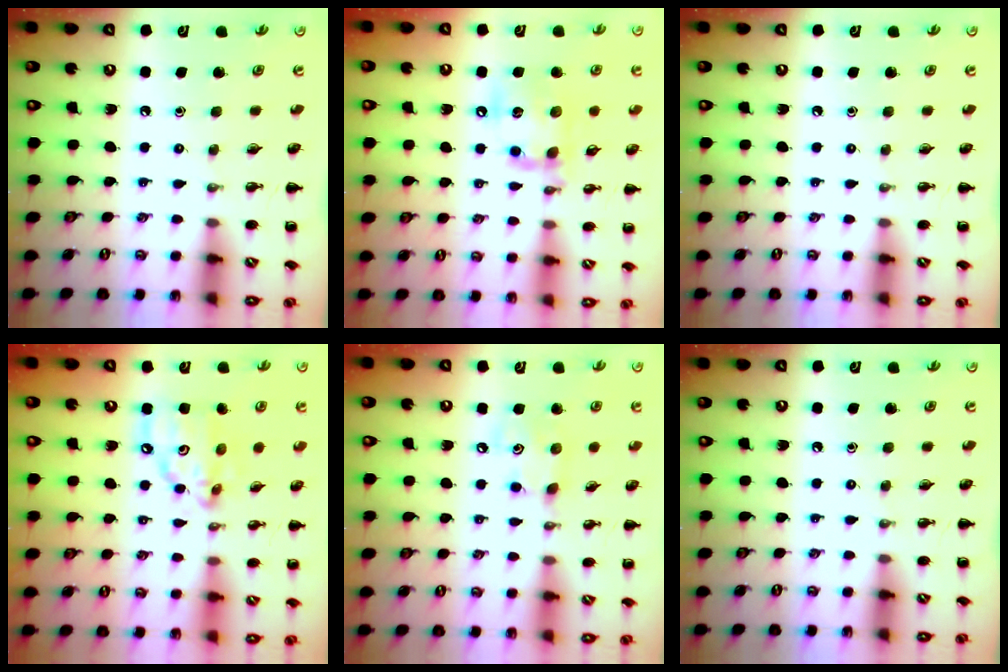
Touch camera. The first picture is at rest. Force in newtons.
{"total": 14.1, "press": 13.9, "slide": 1.9}
{"total": 0.0}
{"total": 10.5, "press": 10.3, "slide": 1.9}
{"total": 4.6, "press": 4.6, "slide": 0.5}
{"total": 0.0}